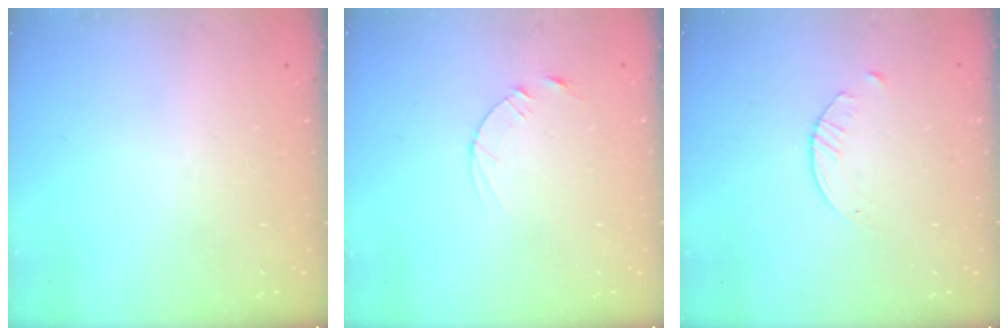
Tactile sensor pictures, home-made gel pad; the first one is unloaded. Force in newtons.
{"total": 2.5, "press": 2.5, "slide": 0.3}
{"total": 2.0, "press": 2.0, "slide": 0.3}